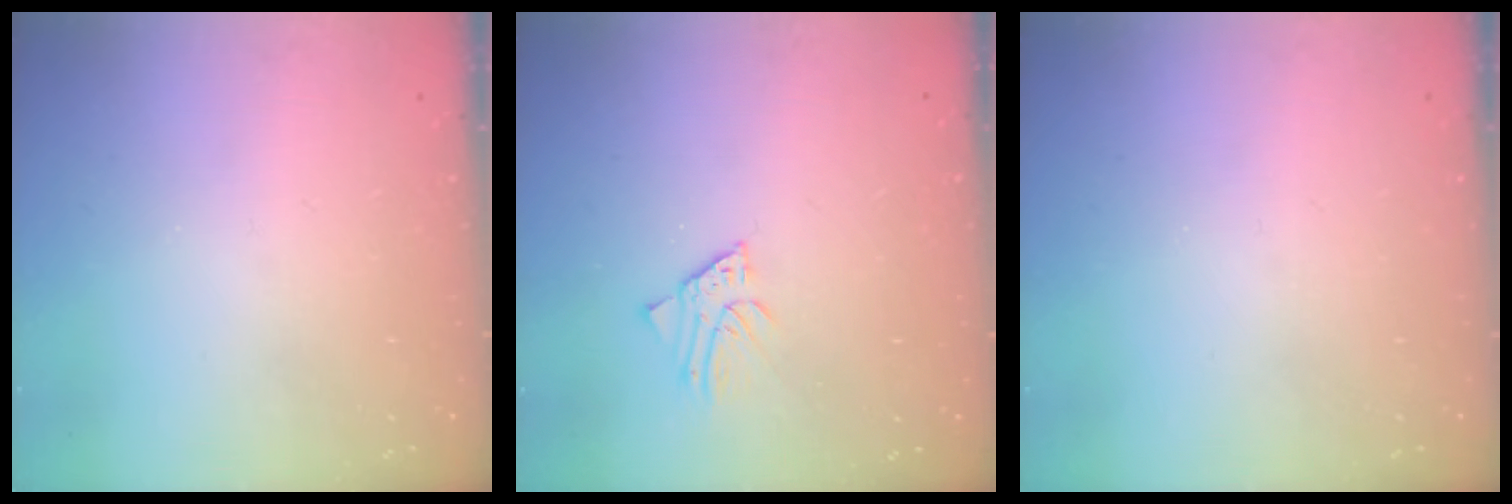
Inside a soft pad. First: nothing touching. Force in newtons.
{"total": 2.6, "press": 2.6, "slide": 0.2}
{"total": 0.0}